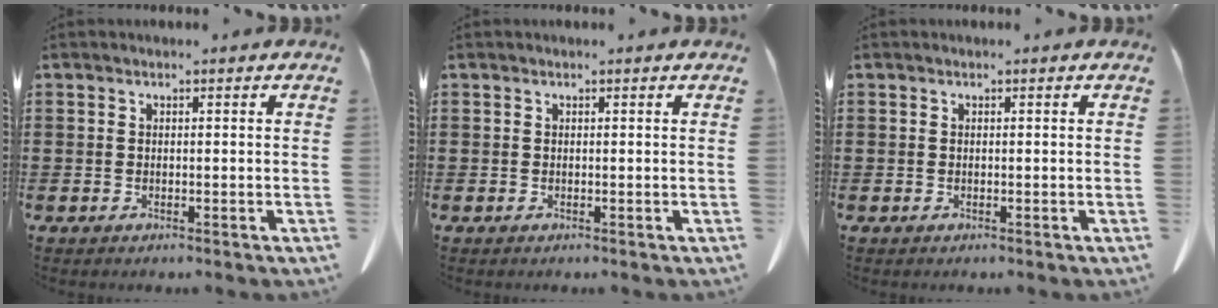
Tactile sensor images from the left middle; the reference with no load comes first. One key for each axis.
{"total": 0.0}
{"total": 0.0}